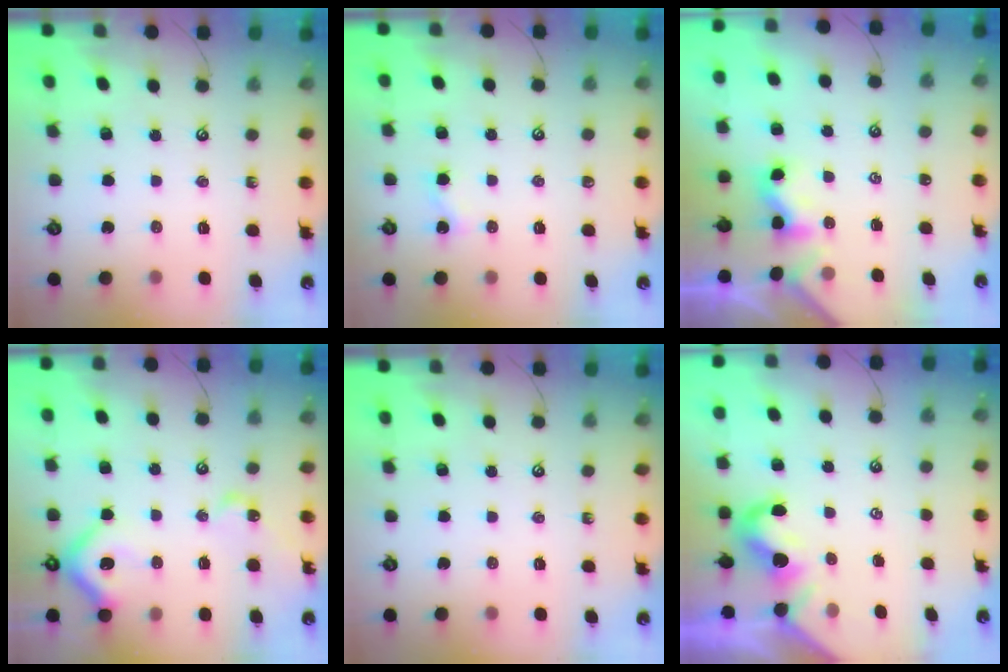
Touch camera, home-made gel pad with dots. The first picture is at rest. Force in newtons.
{"total": 2.3, "press": 2.3, "slide": 0.2}
{"total": 2.2, "press": 2.2, "slide": 0.3}
{"total": 11.9, "press": 11.8, "slide": 1.5}
{"total": 0.0}
{"total": 1.6, "press": 1.3, "slide": 0.8}